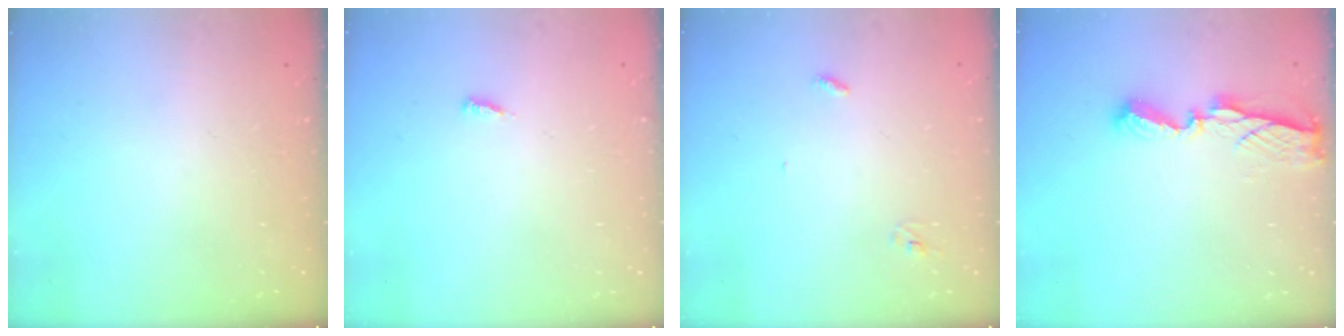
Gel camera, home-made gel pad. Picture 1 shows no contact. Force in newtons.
{"total": 2.6, "press": 2.6, "slide": 0.3}
{"total": 2.8, "press": 2.8, "slide": 0.2}
{"total": 6.7, "press": 6.7, "slide": 0.2}